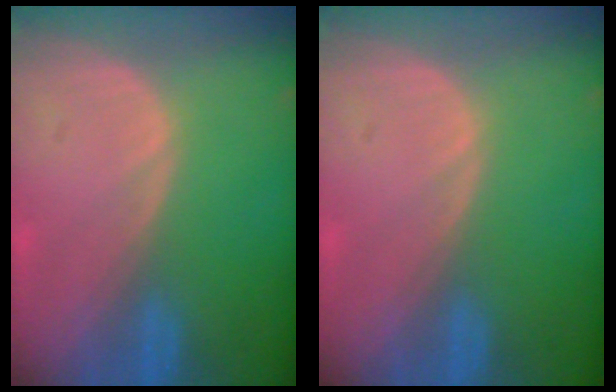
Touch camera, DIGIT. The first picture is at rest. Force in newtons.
{"total": 0.0}